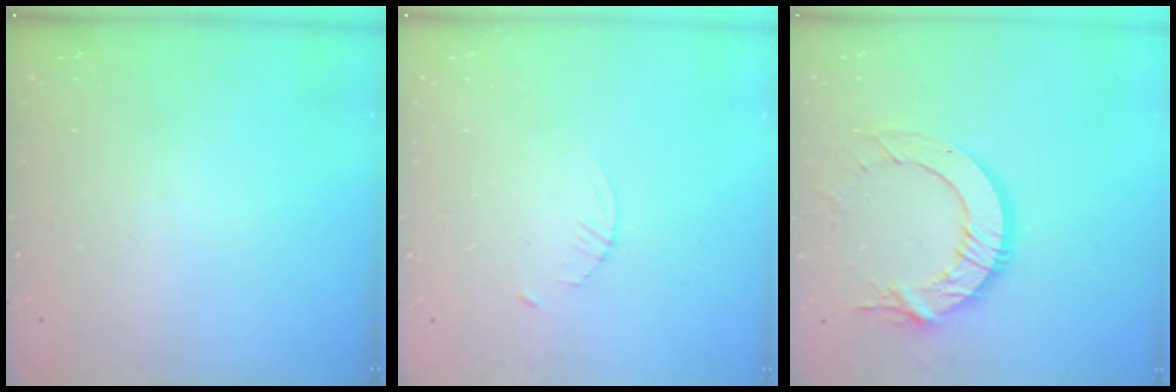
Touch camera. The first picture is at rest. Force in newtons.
{"total": 2.3, "press": 2.3, "slide": 0.3}
{"total": 12.6, "press": 12.6, "slide": 1.1}